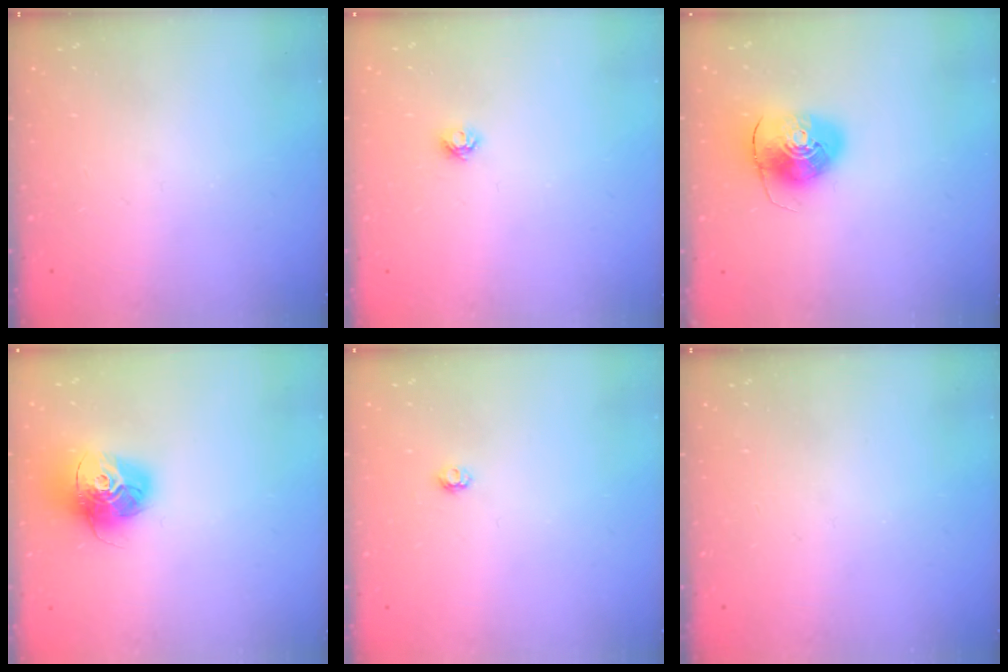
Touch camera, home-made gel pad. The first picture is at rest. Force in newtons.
{"total": 5.3, "press": 5.2, "slide": 0.5}
{"total": 9.4, "press": 9.2, "slide": 1.5}
{"total": 16.1, "press": 16.0, "slide": 1.5}
{"total": 2.9, "press": 2.9, "slide": 0.4}
{"total": 0.0}